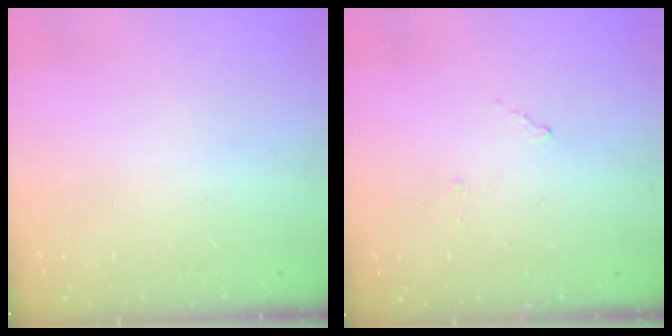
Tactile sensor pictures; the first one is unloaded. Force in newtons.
{"total": 8.1, "press": 8.1, "slide": 0.4}